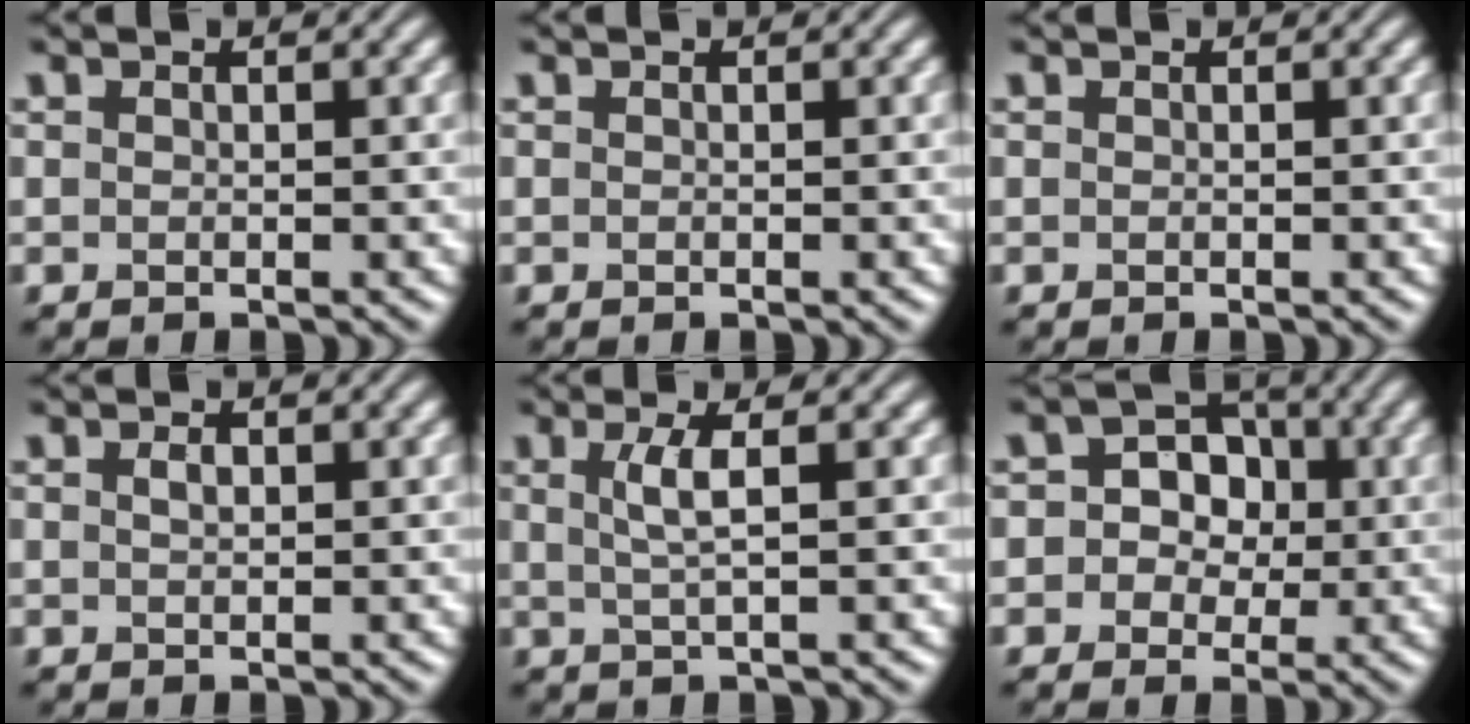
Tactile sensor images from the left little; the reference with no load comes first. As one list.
[{"total": 0.0}, {"total": 0.0}, {"total": 0.9, "force": [0.2, 0.5, 0.7], "torque": [-0.016, 0.001, 0.005]}, {"total": 2.5, "force": [0.5, 0.6, 2.4], "torque": [-0.049, -0.001, 0.009]}, {"total": 5.0, "force": [0.4, 4.3, 2.6], "torque": [-0.016, 0.015, -0.019]}]